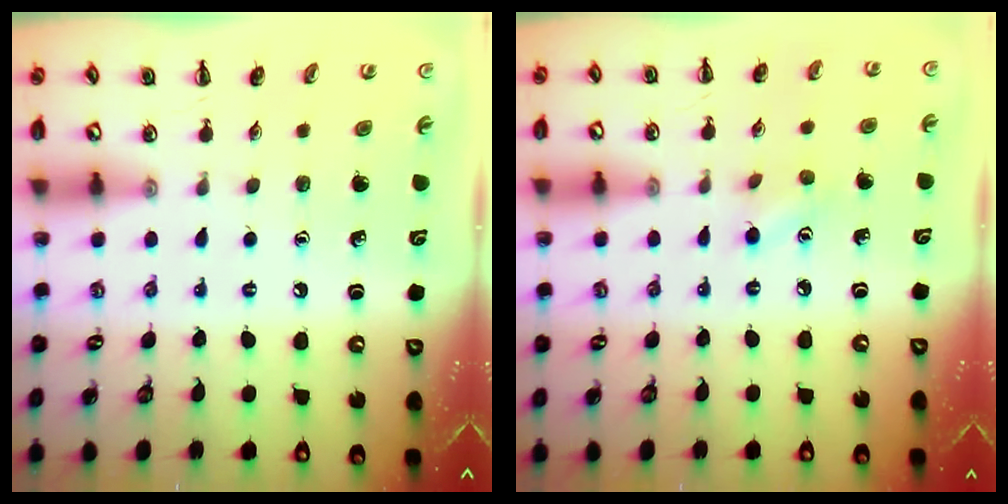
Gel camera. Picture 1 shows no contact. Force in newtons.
{"total": 4.3, "press": 4.1, "slide": 1.2}